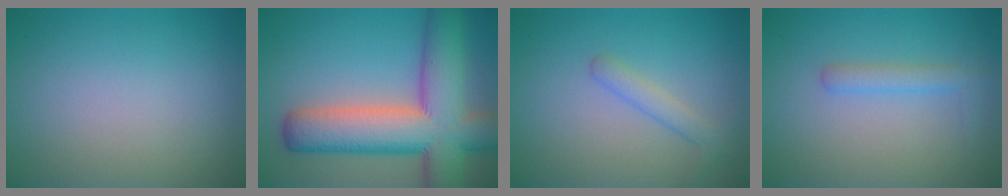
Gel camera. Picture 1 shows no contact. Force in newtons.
{"total": 12.1, "press": 12.1, "slide": 0.6}
{"total": 1.9, "press": 1.9, "slide": 0.0}
{"total": 1.9, "press": 1.9, "slide": 0.2}